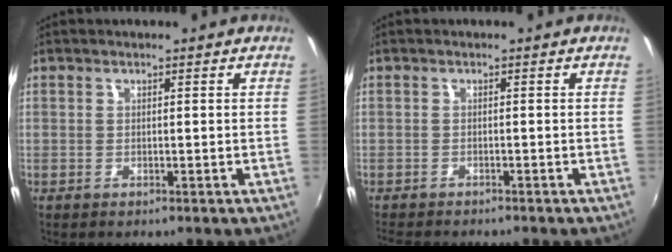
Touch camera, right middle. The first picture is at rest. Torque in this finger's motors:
{"motor_torque": [0.55, -0.61, 0.06, 0.04]}